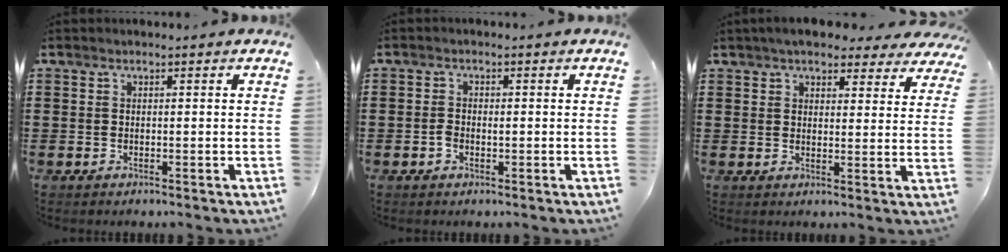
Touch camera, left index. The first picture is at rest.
{"total": 1.4, "force": [-0.4, 0.8, 1.1], "torque": [-0.022, 0.001, -0.007]}
{"total": 5.0, "force": [4.5, 1.1, 1.7], "torque": [-0.042, -0.009, 0.082]}